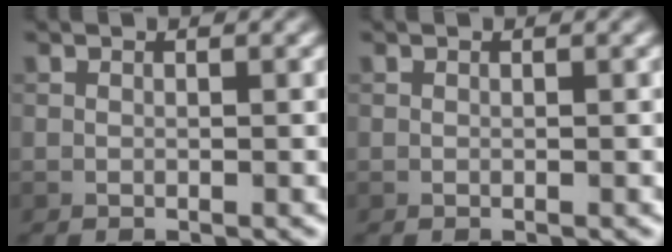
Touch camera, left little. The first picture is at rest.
{"total": 0.0}